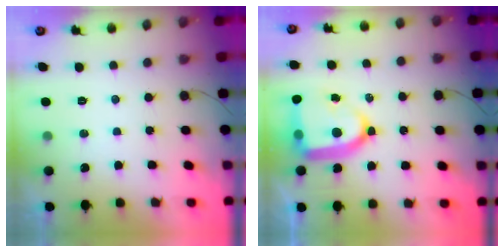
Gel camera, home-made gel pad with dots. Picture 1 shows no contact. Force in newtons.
{"total": 17.7, "press": 17.6, "slide": 1.7}